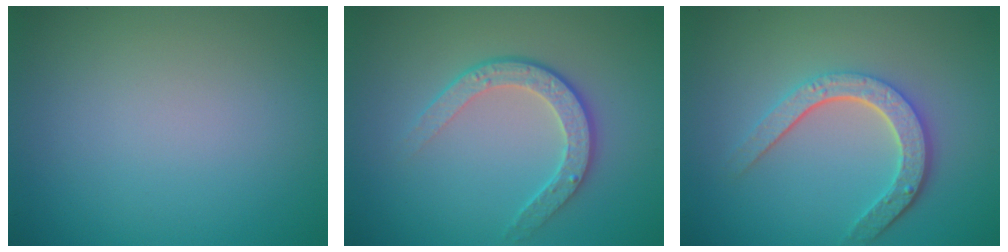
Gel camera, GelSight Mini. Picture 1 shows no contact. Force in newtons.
{"total": 3.4, "press": 2.8, "slide": 1.9}
{"total": 4.6, "press": 3.5, "slide": 3.0}